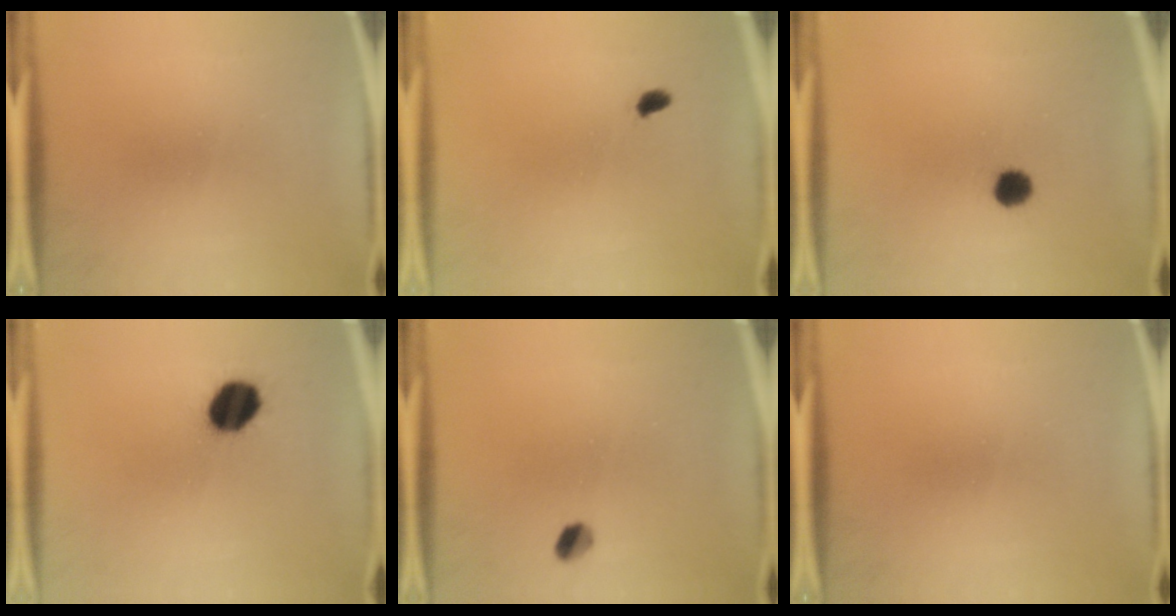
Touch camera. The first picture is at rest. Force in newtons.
{"total": 1.4}
{"total": 3.7}
{"total": 9.8}
{"total": 2.7}
{"total": 0.0}